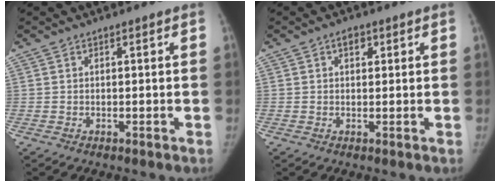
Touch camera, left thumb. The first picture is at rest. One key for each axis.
{"total": 2.3, "fx": 0.9, "fy": 1.5, "fz": 1.4, "tx": -0.011, "ty": 0.000, "tz": 0.010}